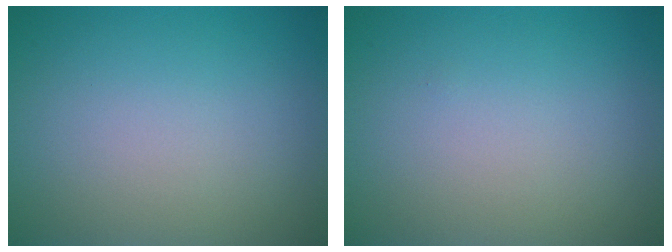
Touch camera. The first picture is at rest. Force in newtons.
{"total": 0.0}